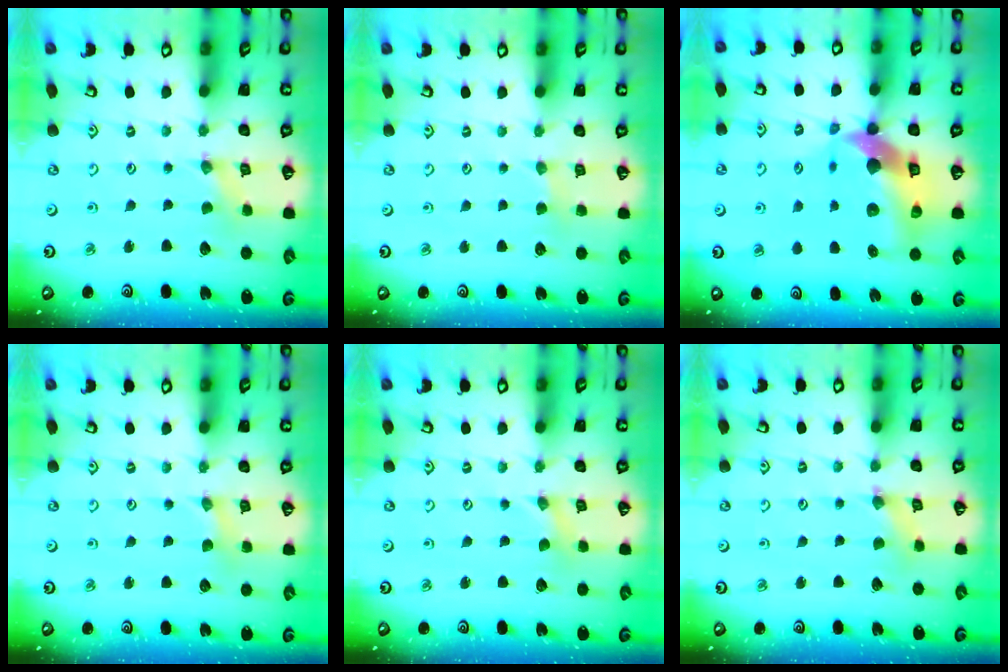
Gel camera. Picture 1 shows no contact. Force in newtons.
{"total": 2.5, "press": 2.4, "slide": 0.4}
{"total": 14.7, "press": 14.5, "slide": 2.3}
{"total": 2.2, "press": 2.2, "slide": 0.4}
{"total": 0.0}
{"total": 1.5, "press": 1.5, "slide": 0.2}